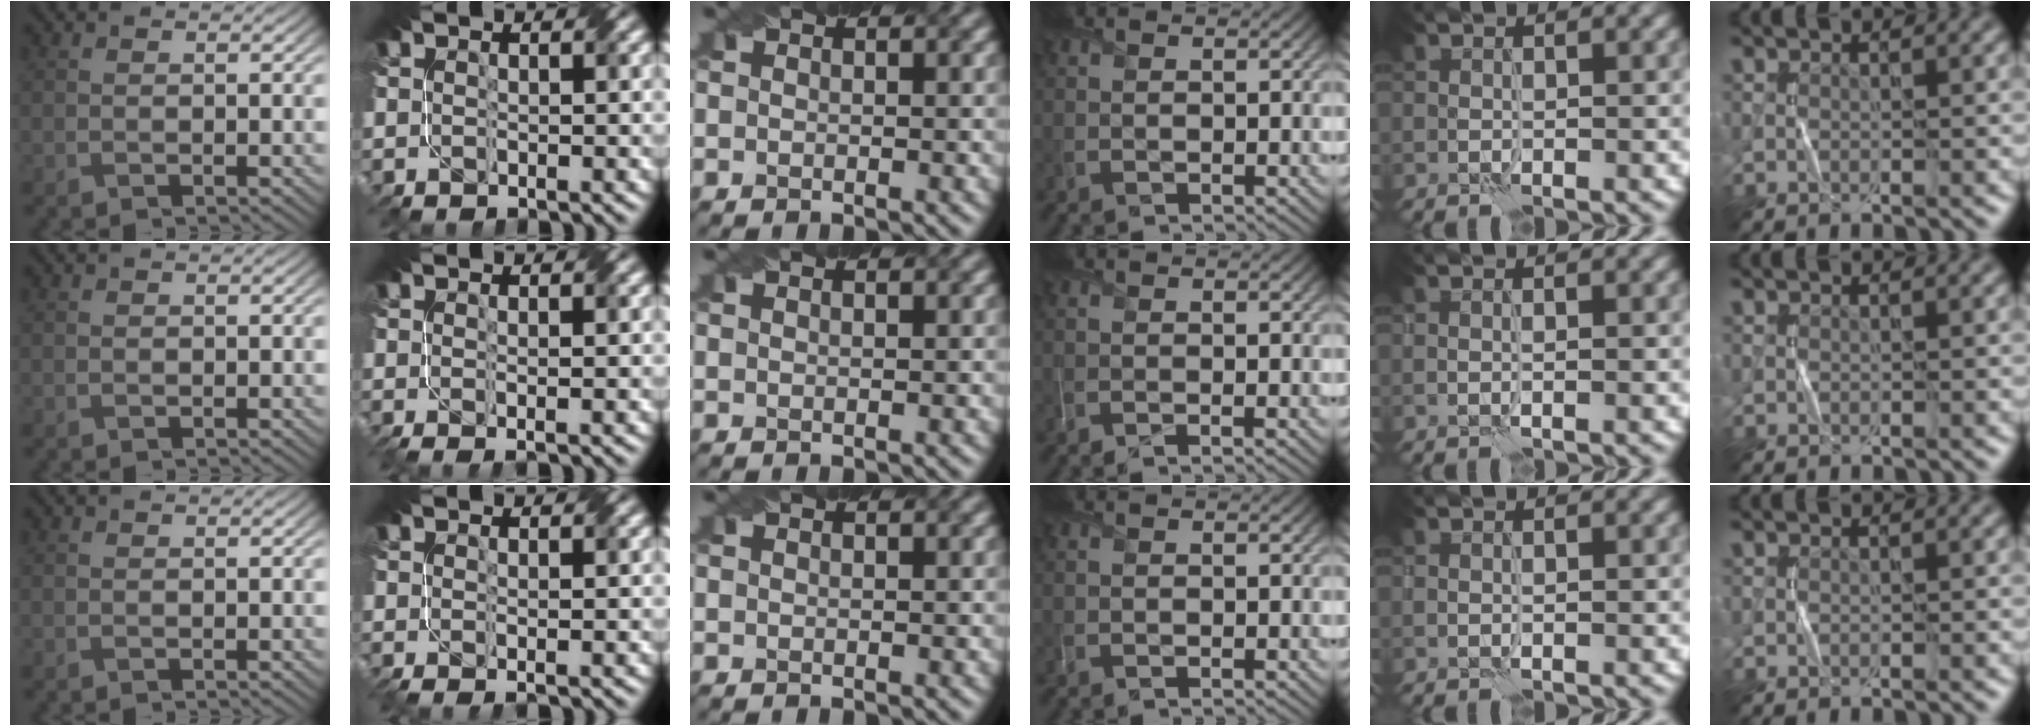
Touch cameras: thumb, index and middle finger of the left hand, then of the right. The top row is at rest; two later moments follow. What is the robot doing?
{"motion": "fold", "object": "netting"}